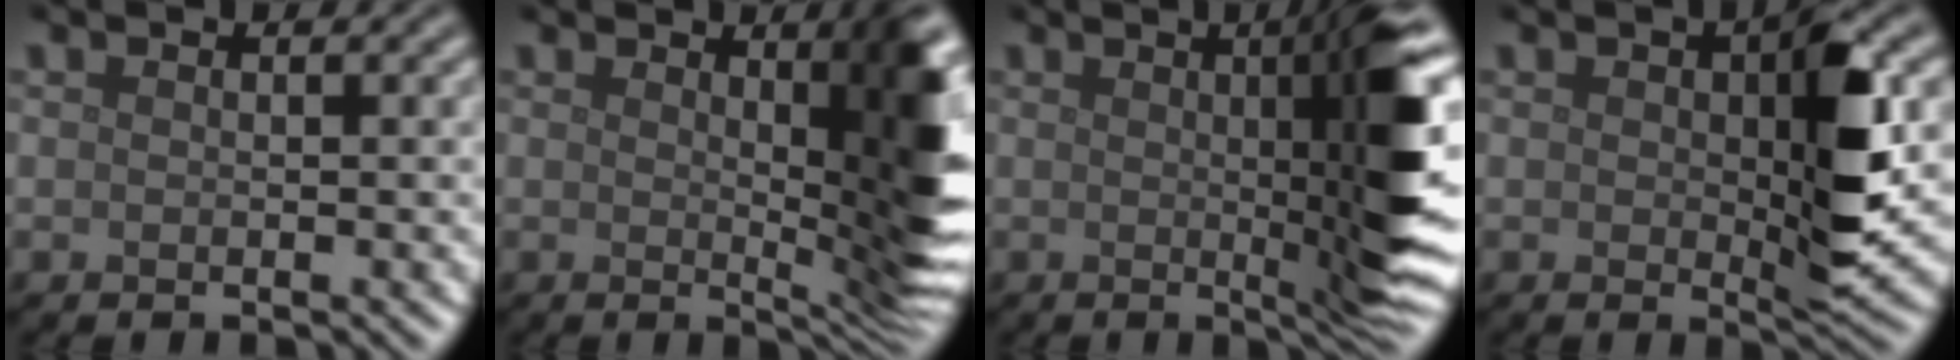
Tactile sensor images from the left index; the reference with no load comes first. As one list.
[{"total": 7.9, "force": [2.0, 1.8, 7.5], "torque": [-0.081, -0.005, 0.032]}, {"total": 10.3, "force": [1.0, 1.8, 10.1], "torque": [-0.117, 0.007, 0.017]}, {"total": 6.5, "force": [0.5, 2.0, 6.1], "torque": [-0.091, -0.002, 0.009]}]